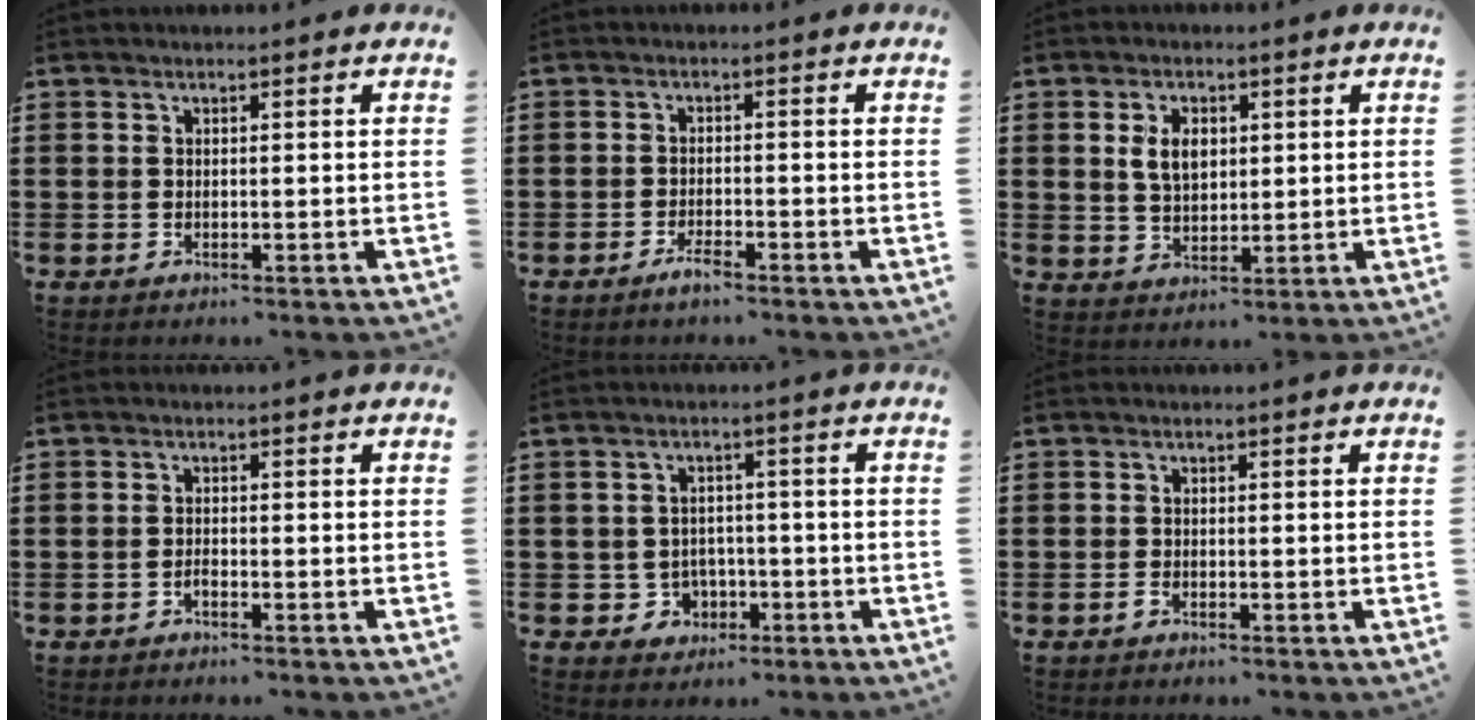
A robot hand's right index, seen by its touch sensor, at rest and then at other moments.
{"total": 2.3, "force": [-1.8, 0.4, 1.4], "torque": [-0.024, 0.003, -0.032]}
{"total": 4.7, "force": [1.1, 3.0, 3.4], "torque": [-0.068, 0.009, 0.015]}
{"total": 0.8, "force": [-0.7, 0.2, 0.4], "torque": [-0.009, -0.003, -0.012]}
{"total": 3.5, "force": [-1.3, 3.2, 0.7], "torque": [-0.025, 0.007, -0.027]}
{"total": 0.9, "force": [-0.6, 0.4, 0.5], "torque": [-0.014, -0.003, -0.011]}